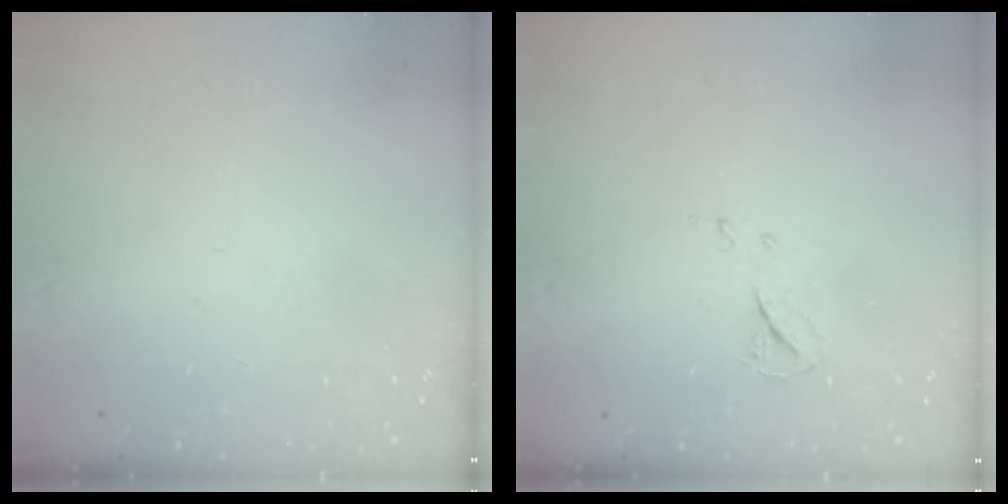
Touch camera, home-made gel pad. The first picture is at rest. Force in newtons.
{"total": 5.8, "press": 5.8, "slide": 0.5}